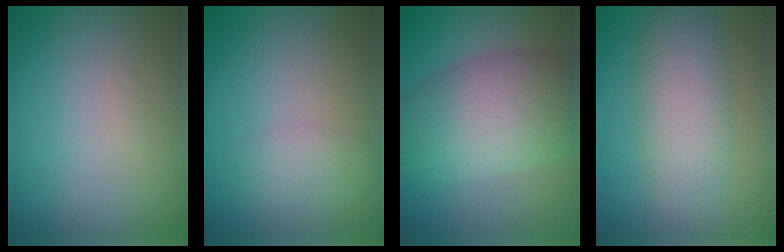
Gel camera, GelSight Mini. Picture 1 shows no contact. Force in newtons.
{"total": 1.7, "press": 1.7, "slide": 0.1}
{"total": 8.7, "press": 8.7, "slide": 0.4}
{"total": 5.2, "press": 5.2, "slide": 0.3}